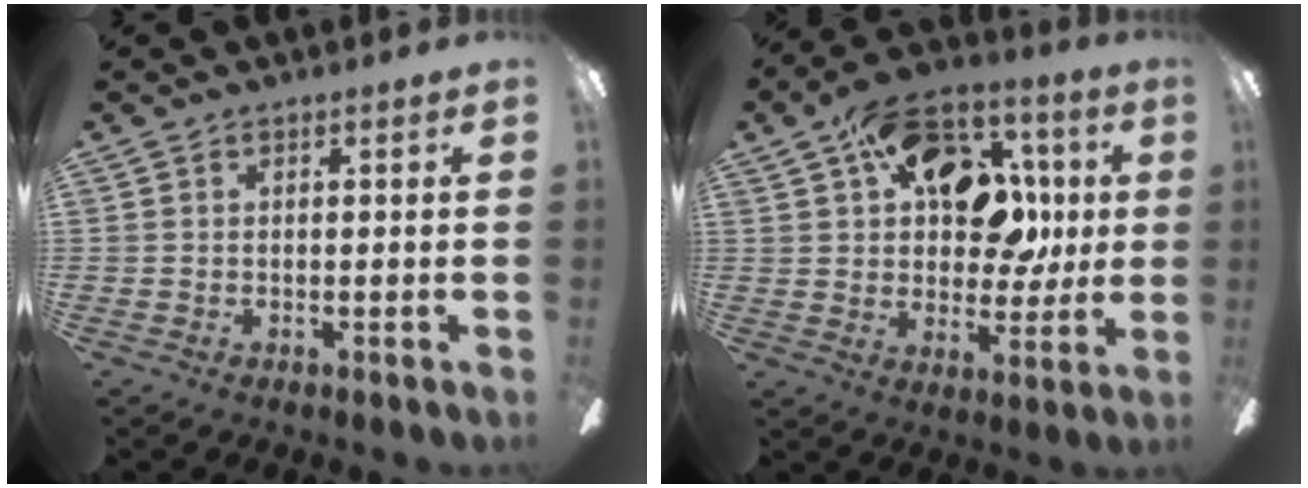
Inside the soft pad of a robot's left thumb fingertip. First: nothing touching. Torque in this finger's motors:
{"motor_torque": [2.40, 2.61, 2.11, -0.66, 0.12]}